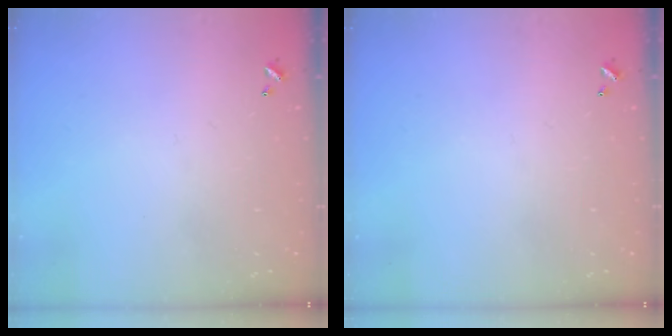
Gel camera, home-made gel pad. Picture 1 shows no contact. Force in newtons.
{"total": 0.0}